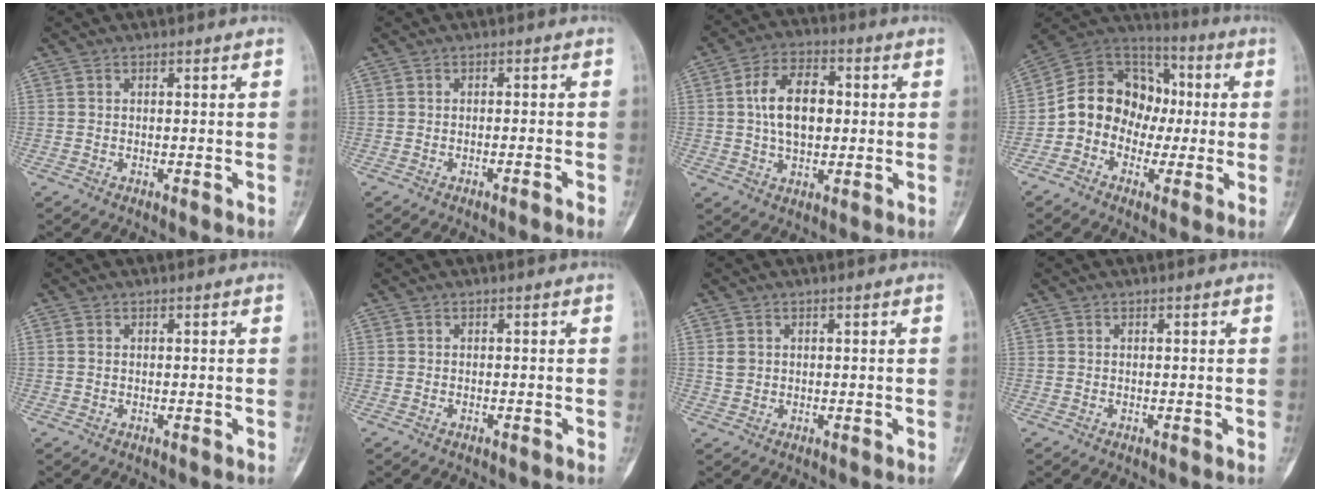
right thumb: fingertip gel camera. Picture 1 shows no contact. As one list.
[{"total": 1.5, "force": [-1.0, -0.1, 1.1], "torque": [-0.026, 0.006, -0.014]}, {"total": 11.4, "force": [1.1, 7.0, 9.0], "torque": [-0.143, 0.013, 0.018]}, {"total": 14.7, "force": [-1.6, 12.4, 7.7], "torque": [-0.092, 0.047, -0.039]}, {"total": 0.6, "force": [0.1, 0.4, 0.4], "torque": [-0.009, 0.002, 0.002]}, {"total": 0.0}, {"total": 1.9, "force": [0.5, 1.6, 0.8], "torque": [-0.012, 0.001, 0.014]}, {"total": 0.0}]